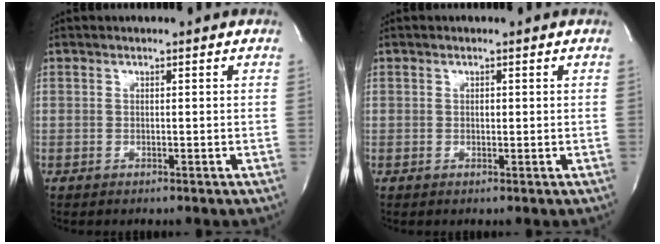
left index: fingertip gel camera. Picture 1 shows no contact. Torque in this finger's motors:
{"motor_torque": [0.06, -0.02, 0.00, 0.00]}